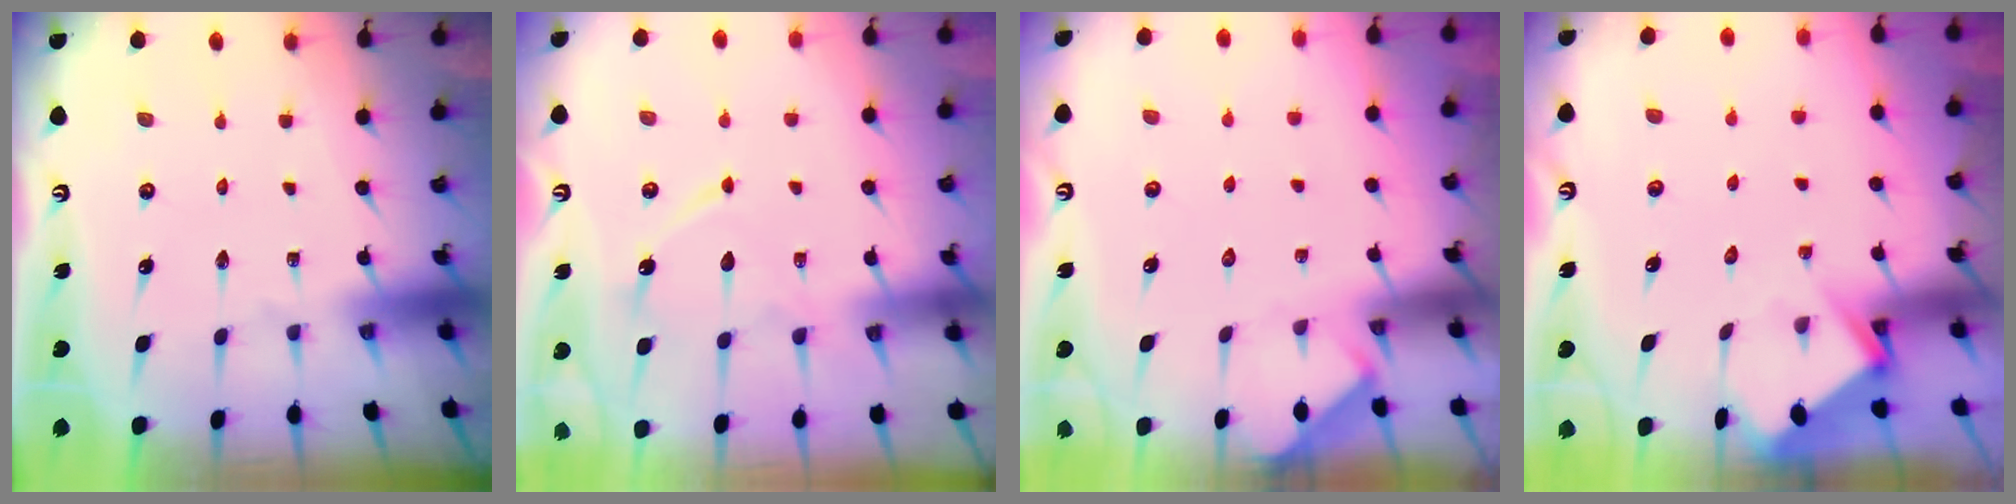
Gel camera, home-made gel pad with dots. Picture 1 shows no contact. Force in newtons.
{"total": 10.3, "press": 10.2, "slide": 0.9}
{"total": 3.0, "press": 3.0, "slide": 0.4}
{"total": 6.1, "press": 6.1, "slide": 0.2}